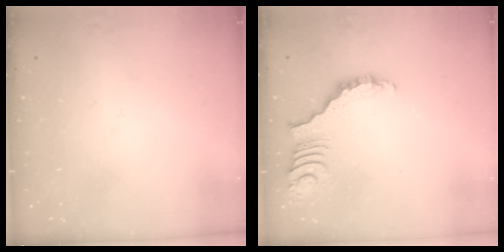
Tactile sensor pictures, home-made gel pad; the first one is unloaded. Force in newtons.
{"total": 3.8, "press": 3.7, "slide": 0.7}